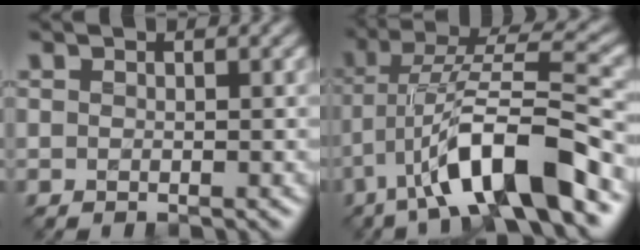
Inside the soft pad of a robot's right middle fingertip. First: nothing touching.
{"total": 10.1, "force": [-4.9, 2.2, 8.6], "torque": [-0.145, 0.019, -0.087]}